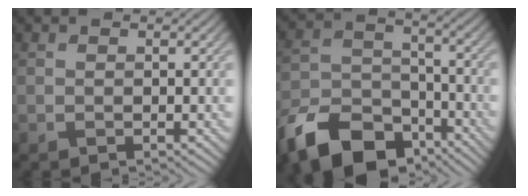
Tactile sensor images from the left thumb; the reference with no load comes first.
{"total": 13.5, "force": [-9.3, 7.2, 6.6], "torque": [-0.154, -0.022, -0.176]}